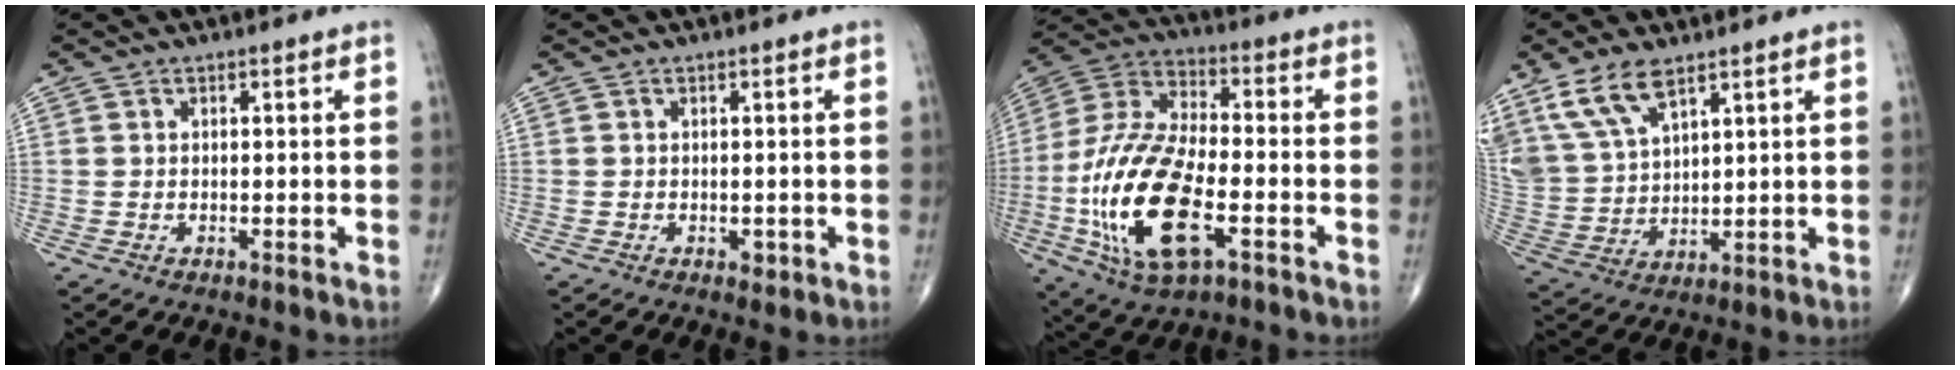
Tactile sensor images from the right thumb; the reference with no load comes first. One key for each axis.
{"total": 1.1, "fx": -0.3, "fy": 0.8, "fz": 0.8, "tx": -0.005, "ty": -0.001, "tz": -0.003}
{"total": 22.0, "fx": -6.2, "fy": 9.6, "fz": 18.8, "tx": -0.397, "ty": 0.015, "tz": -0.107}
{"total": 11.5, "fx": 7.6, "fy": 5.2, "fz": 7.0, "tx": -0.135, "ty": -0.020, "tz": 0.165}